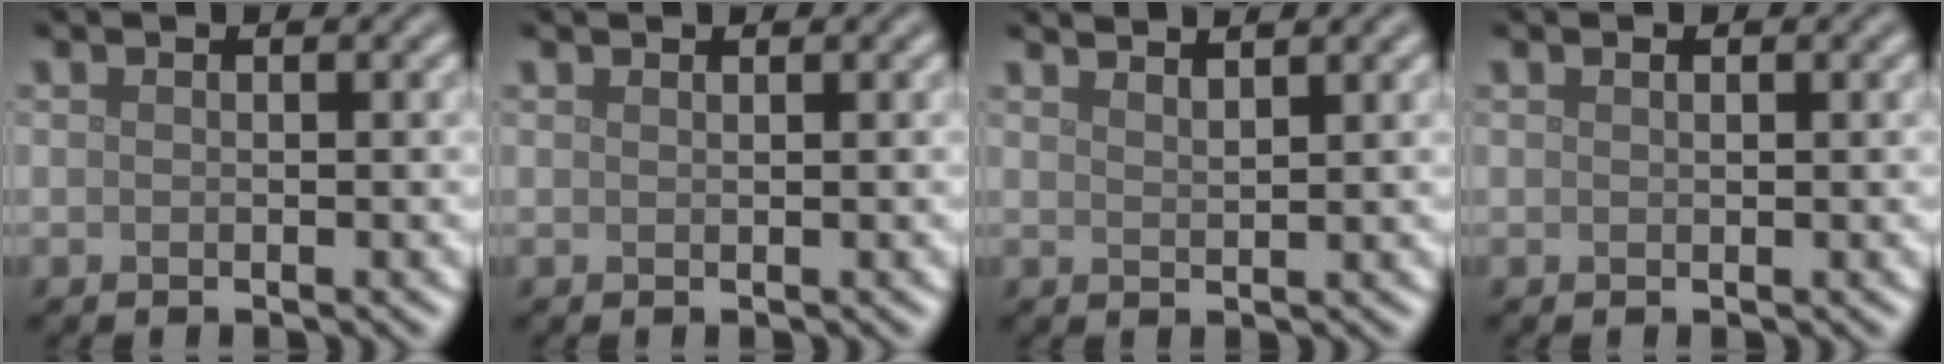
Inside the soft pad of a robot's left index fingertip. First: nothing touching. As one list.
[{"total": 0.6, "force": [0.5, 0.1, 0.1], "torque": [-0.002, -0.003, 0.007]}, {"total": 2.8, "force": [2.4, 0.6, 1.2], "torque": [0.003, 0.013, 0.018]}, {"total": 0.5, "force": [0.3, 0.1, 0.4], "torque": [-0.007, 0.001, 0.005]}]